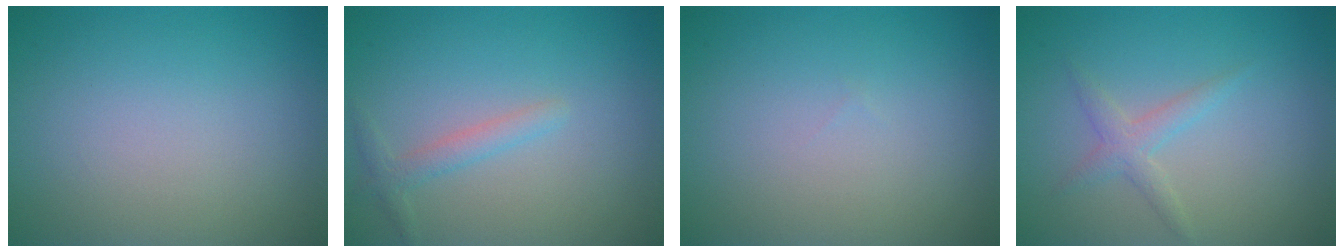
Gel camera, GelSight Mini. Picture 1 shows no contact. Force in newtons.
{"total": 1.6, "press": 1.6, "slide": 0.1}
{"total": 0.0}
{"total": 1.8, "press": 1.8, "slide": 0.1}